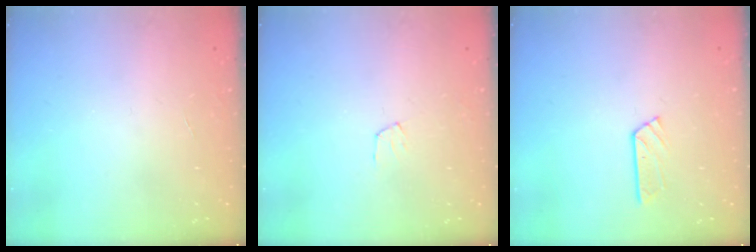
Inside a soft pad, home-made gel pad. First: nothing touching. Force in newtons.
{"total": 4.3, "press": 4.3, "slide": 0.3}
{"total": 3.3, "press": 3.3, "slide": 0.3}